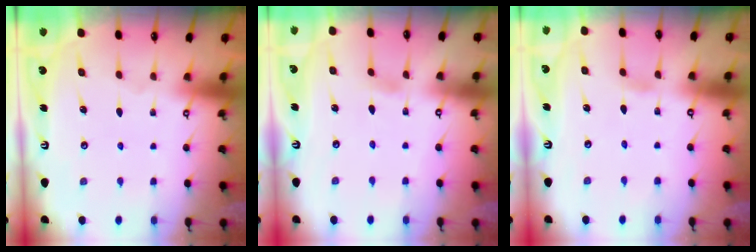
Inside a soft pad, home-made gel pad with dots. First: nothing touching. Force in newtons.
{"total": 2.4, "press": 2.4, "slide": 0.4}
{"total": 2.8, "press": 2.8, "slide": 0.2}